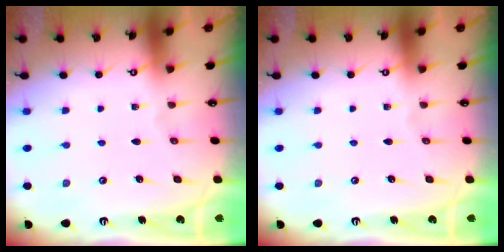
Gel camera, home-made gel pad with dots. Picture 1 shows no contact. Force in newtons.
{"total": 0.0}